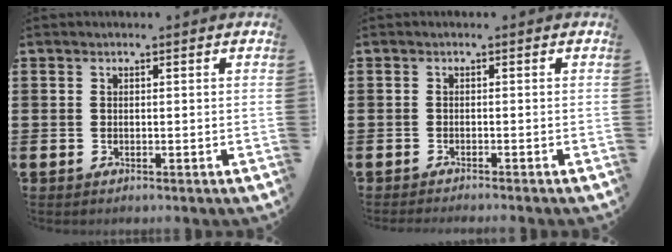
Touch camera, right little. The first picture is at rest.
{"total": 0.7, "force": [-0.6, -0.2, 0.0], "torque": [0.001, -0.002, -0.013]}